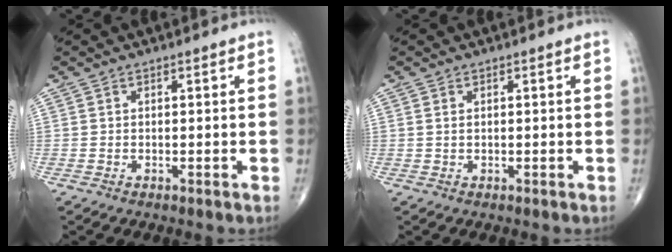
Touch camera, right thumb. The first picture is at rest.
{"total": 0.7, "force": [0.3, 0.4, 0.5], "torque": [-0.012, 0.002, 0.008]}